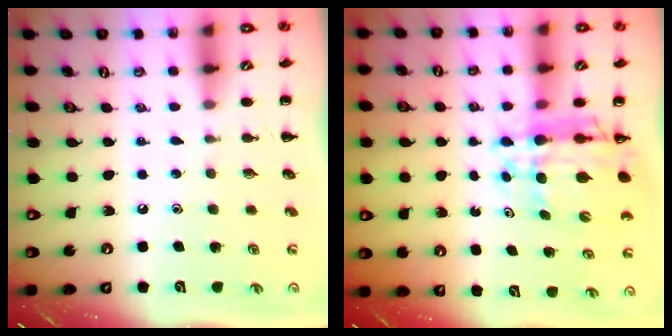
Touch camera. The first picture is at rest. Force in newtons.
{"total": 10.7, "press": 10.3, "slide": 3.2}